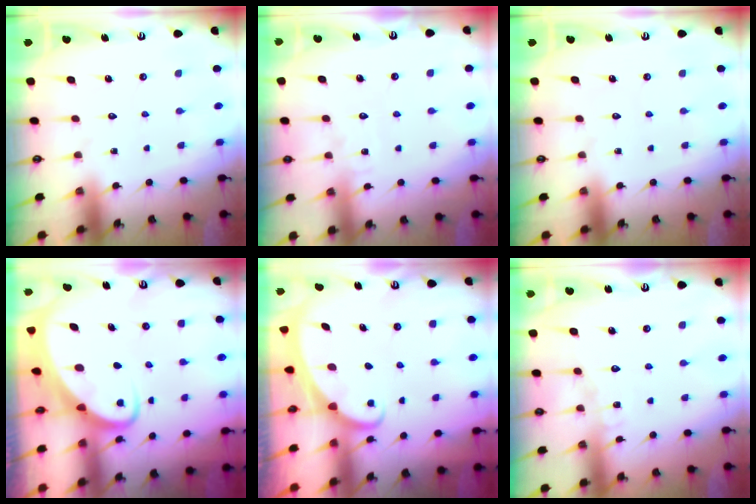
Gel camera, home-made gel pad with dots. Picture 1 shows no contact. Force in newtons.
{"total": 4.6, "press": 4.5, "slide": 0.5}
{"total": 0.0}
{"total": 3.8, "press": 3.8, "slide": 0.5}
{"total": 1.6, "press": 1.6, "slide": 0.0}
{"total": 6.1, "press": 6.1, "slide": 0.6}